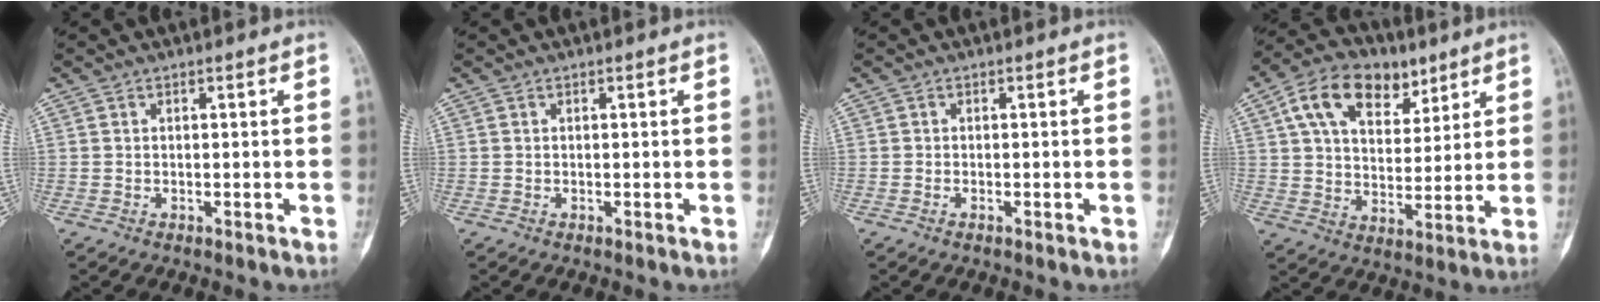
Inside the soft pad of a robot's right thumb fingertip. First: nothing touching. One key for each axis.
{"total": 0.0}
{"total": 0.5, "fx": -0.3, "fy": 0.2, "fz": 0.4, "tx": -0.008, "ty": 0.001, "tz": -0.005}
{"total": 16.2, "fx": 8.1, "fy": 10.0, "fz": 9.8, "tx": -0.131, "ty": -0.012, "tz": 0.139}